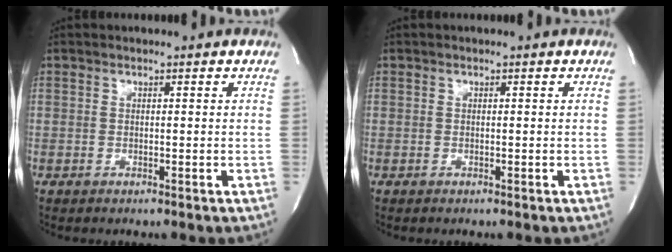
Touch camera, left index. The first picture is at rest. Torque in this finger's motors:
{"motor_torque": [0.00, 0.00, 0.00, 0.00]}